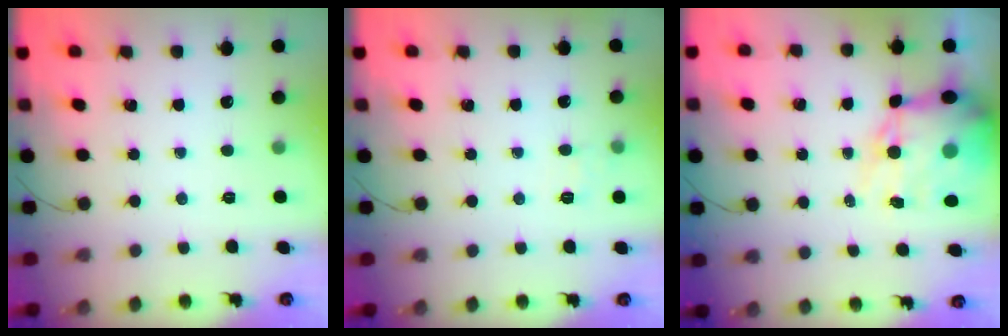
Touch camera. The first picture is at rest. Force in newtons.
{"total": 5.0, "press": 4.7, "slide": 1.4}
{"total": 15.1, "press": 14.7, "slide": 3.6}